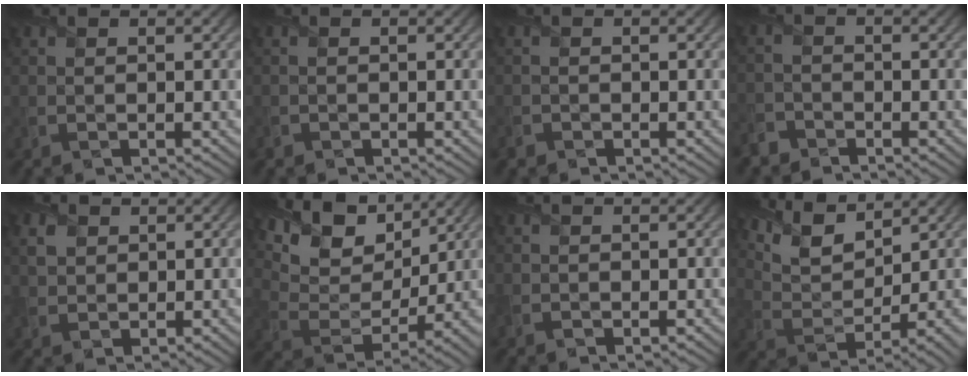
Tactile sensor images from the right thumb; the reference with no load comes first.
{"total": 0.7, "force": [-0.6, 0.4, -0.1], "torque": [0.002, -0.007, -0.013]}
{"total": 1.0, "force": [-0.8, 0.5, 0.0], "torque": [0.000, -0.006, -0.019]}
{"total": 2.6, "force": [-2.3, 1.1, 0.3], "torque": [-0.006, -0.003, -0.057]}
{"total": 3.6, "force": [1.6, 2.6, 2.0], "torque": [-0.055, 0.002, 0.034]}
{"total": 12.6, "force": [8.2, 6.0, 7.4], "torque": [-0.172, 0.009, 0.142]}
{"total": 1.1, "force": [0.3, 0.8, 0.6], "torque": [-0.016, -0.001, 0.009]}
{"total": 9.8, "force": [6.8, 3.3, 6.2], "torque": [-0.140, 0.013, 0.136]}